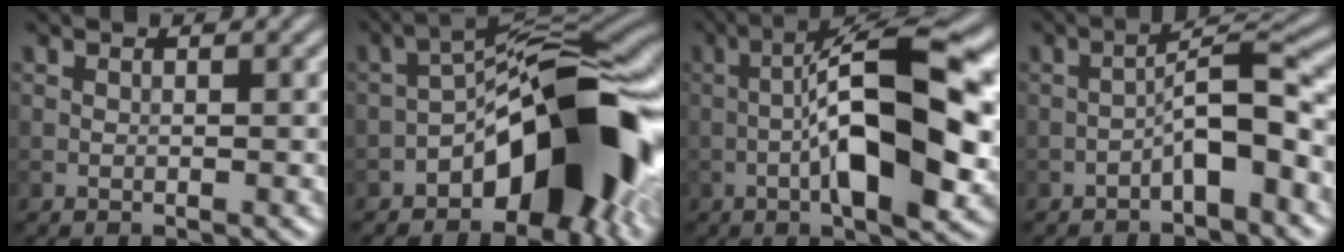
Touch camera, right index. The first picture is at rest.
{"total": 11.8, "force": [-5.1, 5.4, 9.1], "torque": [-0.113, 0.020, -0.099]}
{"total": 11.2, "force": [-1.4, 3.1, 10.7], "torque": [-0.174, 0.021, -0.030]}
{"total": 4.5, "force": [-2.2, 1.0, 3.8], "torque": [-0.063, 0.023, -0.039]}